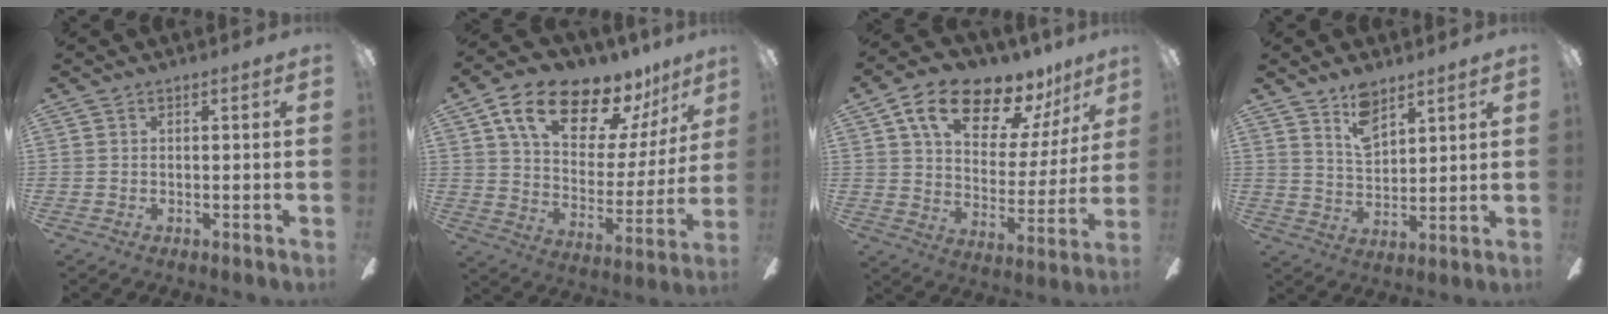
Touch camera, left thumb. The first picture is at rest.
{"total": 18.9, "force": [13.7, 8.5, 9.8], "torque": [-0.171, -0.086, 0.238]}
{"total": 17.0, "force": [12.2, 8.0, 8.8], "torque": [-0.148, -0.076, 0.211]}
{"total": 7.9, "force": [6.0, 3.7, 3.6], "torque": [-0.057, -0.029, 0.107]}